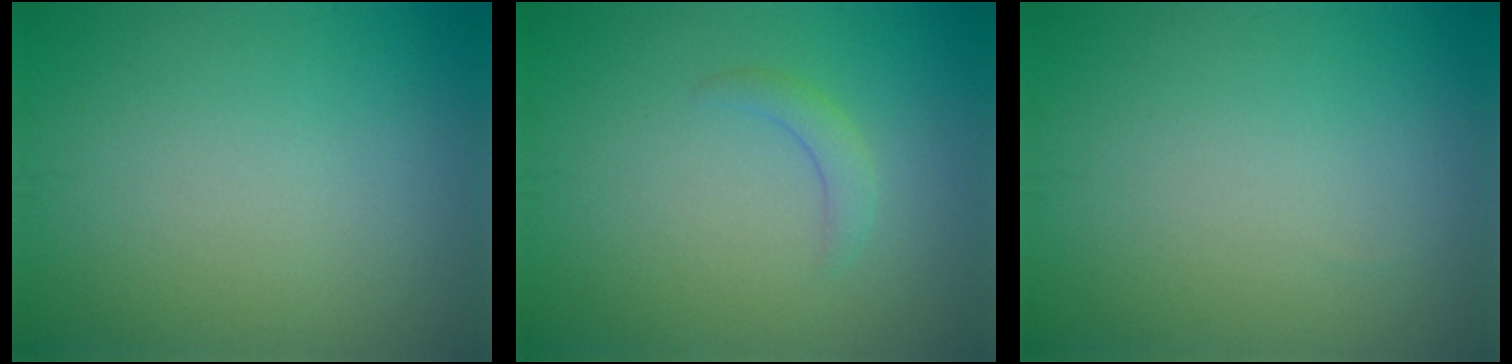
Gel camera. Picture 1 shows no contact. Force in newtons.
{"total": 1.5, "press": 1.5, "slide": 0.2}
{"total": 0.0}